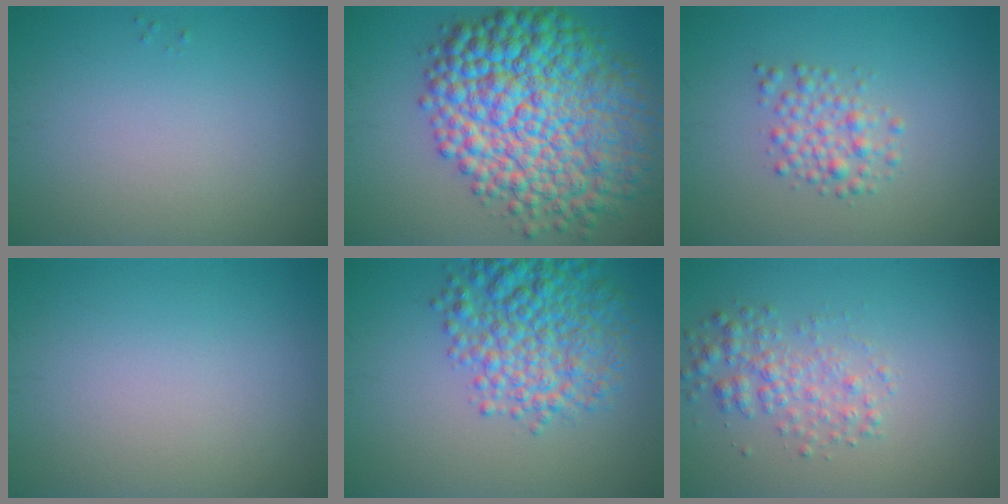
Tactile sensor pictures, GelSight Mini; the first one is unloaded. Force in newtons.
{"total": 14.3, "press": 14.3, "slide": 0.2}
{"total": 2.5, "press": 2.5, "slide": 0.0}
{"total": 0.0}
{"total": 6.9, "press": 6.9, "slide": 0.3}
{"total": 2.7, "press": 2.7, "slide": 0.0}